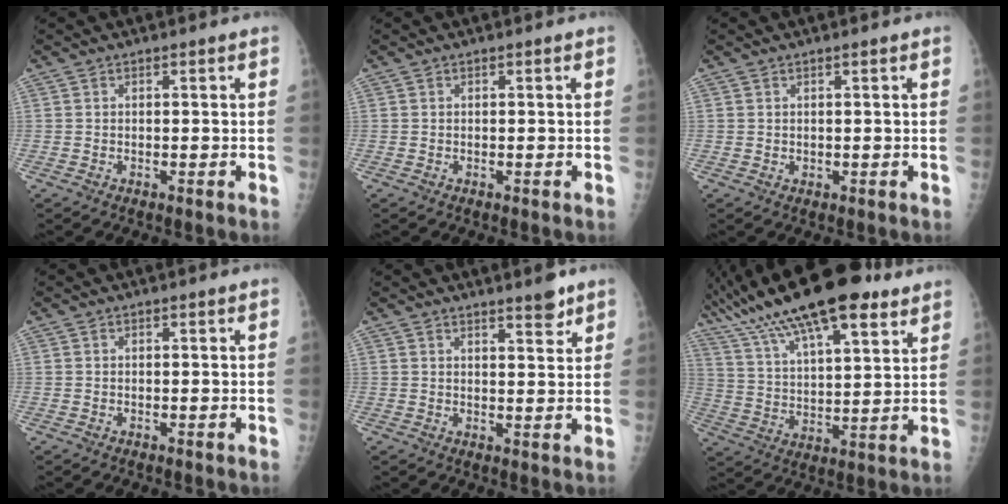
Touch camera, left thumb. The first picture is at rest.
{"total": 0.0}
{"total": 0.8, "force": [0.5, 0.4, 0.4], "torque": [0.000, -0.003, 0.009]}
{"total": 0.0}
{"total": 3.8, "force": [3.0, 0.8, 2.2], "torque": [-0.021, -0.023, 0.042]}
{"total": 24.1, "force": [15.8, 7.6, 16.5], "torque": [-0.277, -0.013, 0.268]}